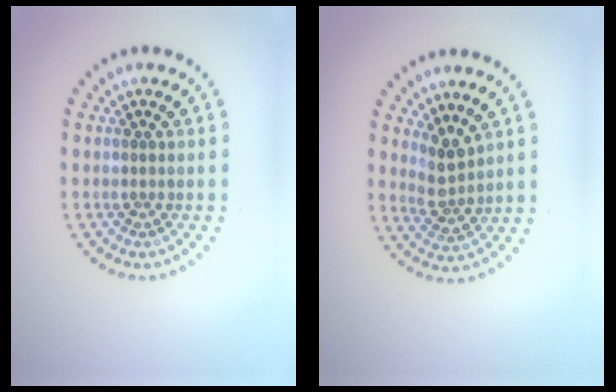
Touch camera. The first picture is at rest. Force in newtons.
{"total": 2.5, "press": 1.9, "slide": 1.6}